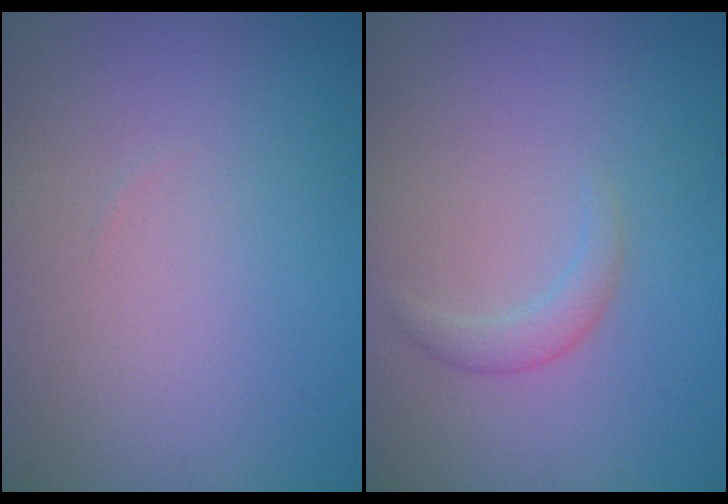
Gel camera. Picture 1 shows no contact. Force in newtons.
{"total": 1.4, "press": 1.4, "slide": 0.2}